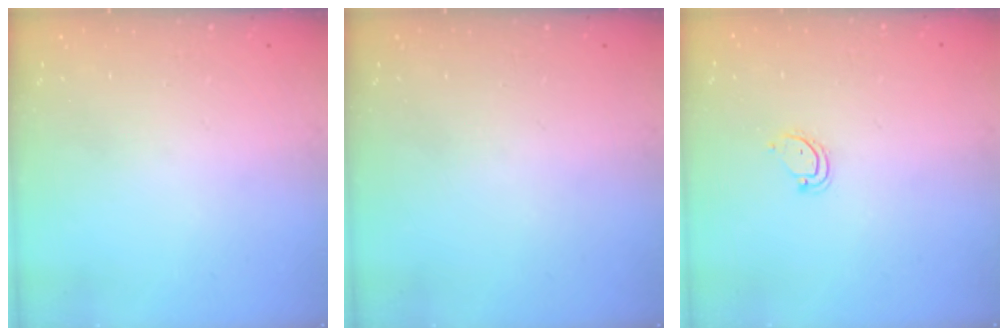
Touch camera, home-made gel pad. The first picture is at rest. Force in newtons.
{"total": 0.0}
{"total": 3.9, "press": 3.9, "slide": 0.3}